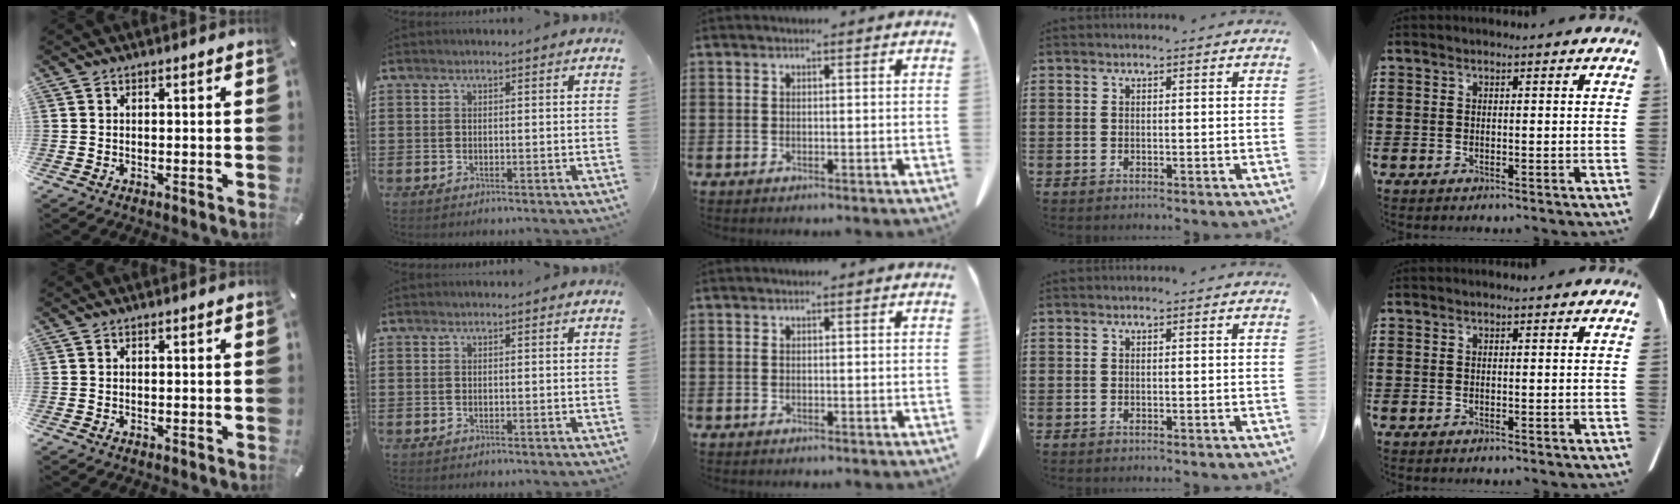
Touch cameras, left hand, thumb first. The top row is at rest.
{}